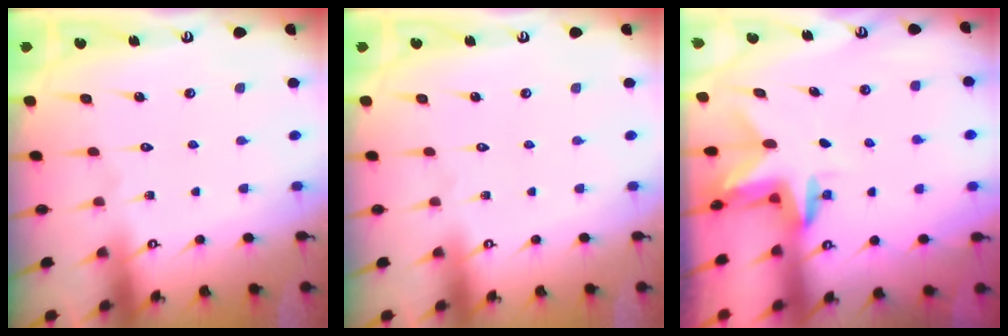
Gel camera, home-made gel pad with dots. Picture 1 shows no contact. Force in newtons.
{"total": 0.0}
{"total": 2.8, "press": 2.8, "slide": 0.1}